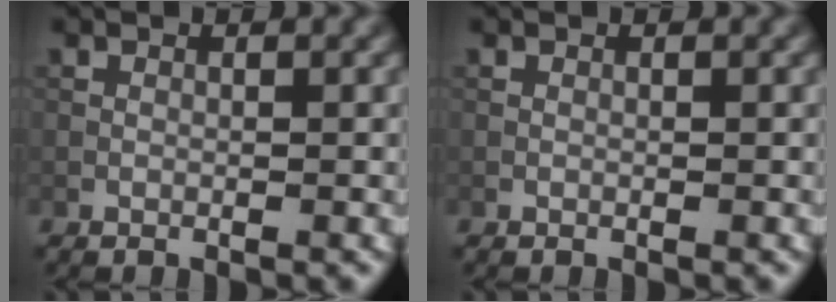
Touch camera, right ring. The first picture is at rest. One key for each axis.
{"total": 0.0}